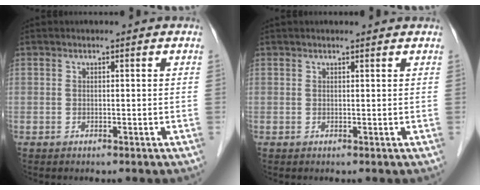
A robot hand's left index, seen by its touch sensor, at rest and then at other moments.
{"total": 2.4, "force": [2.3, 0.2, 0.8], "torque": [-0.010, 0.020, 0.027]}